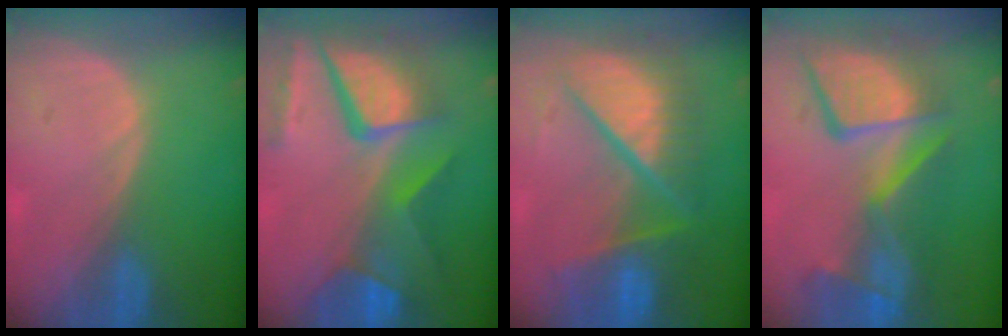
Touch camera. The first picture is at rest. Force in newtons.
{"total": 11.9, "press": 9.8, "slide": 6.8}
{"total": 11.0, "press": 10.9, "slide": 1.4}
{"total": 12.5, "press": 11.3, "slide": 5.3}